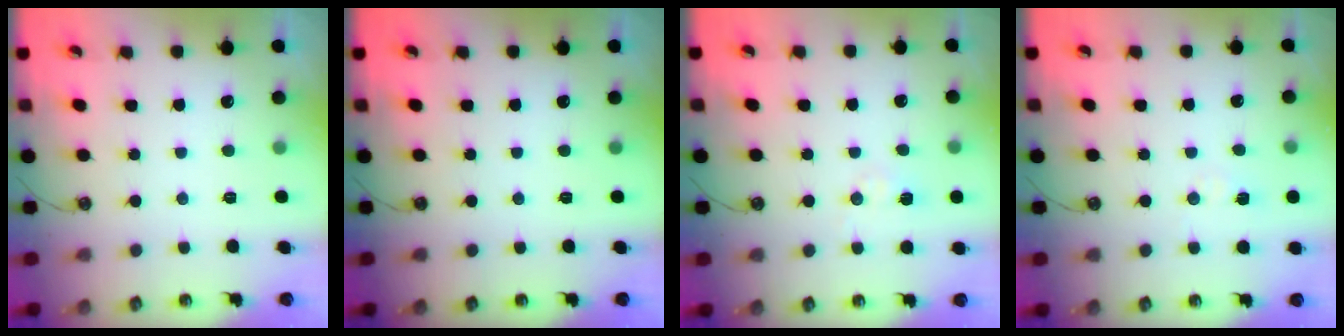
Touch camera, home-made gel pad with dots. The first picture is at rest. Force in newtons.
{"total": 0.0}
{"total": 4.6, "press": 4.6, "slide": 0.3}
{"total": 4.0, "press": 3.9, "slide": 0.5}